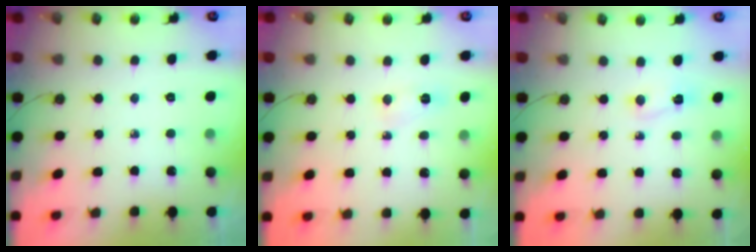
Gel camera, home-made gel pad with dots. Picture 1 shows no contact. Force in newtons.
{"total": 4.8, "press": 4.8, "slide": 0.6}
{"total": 2.1, "press": 2.1, "slide": 0.4}